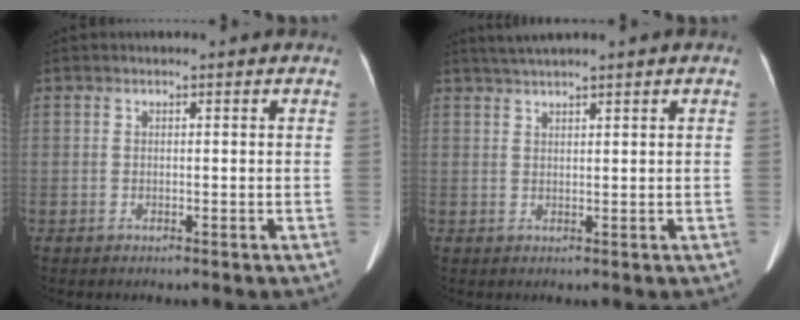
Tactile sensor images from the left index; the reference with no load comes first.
{"total": 3.3, "force": [2.5, -0.4, 2.1], "torque": [-0.046, 0.023, 0.051]}